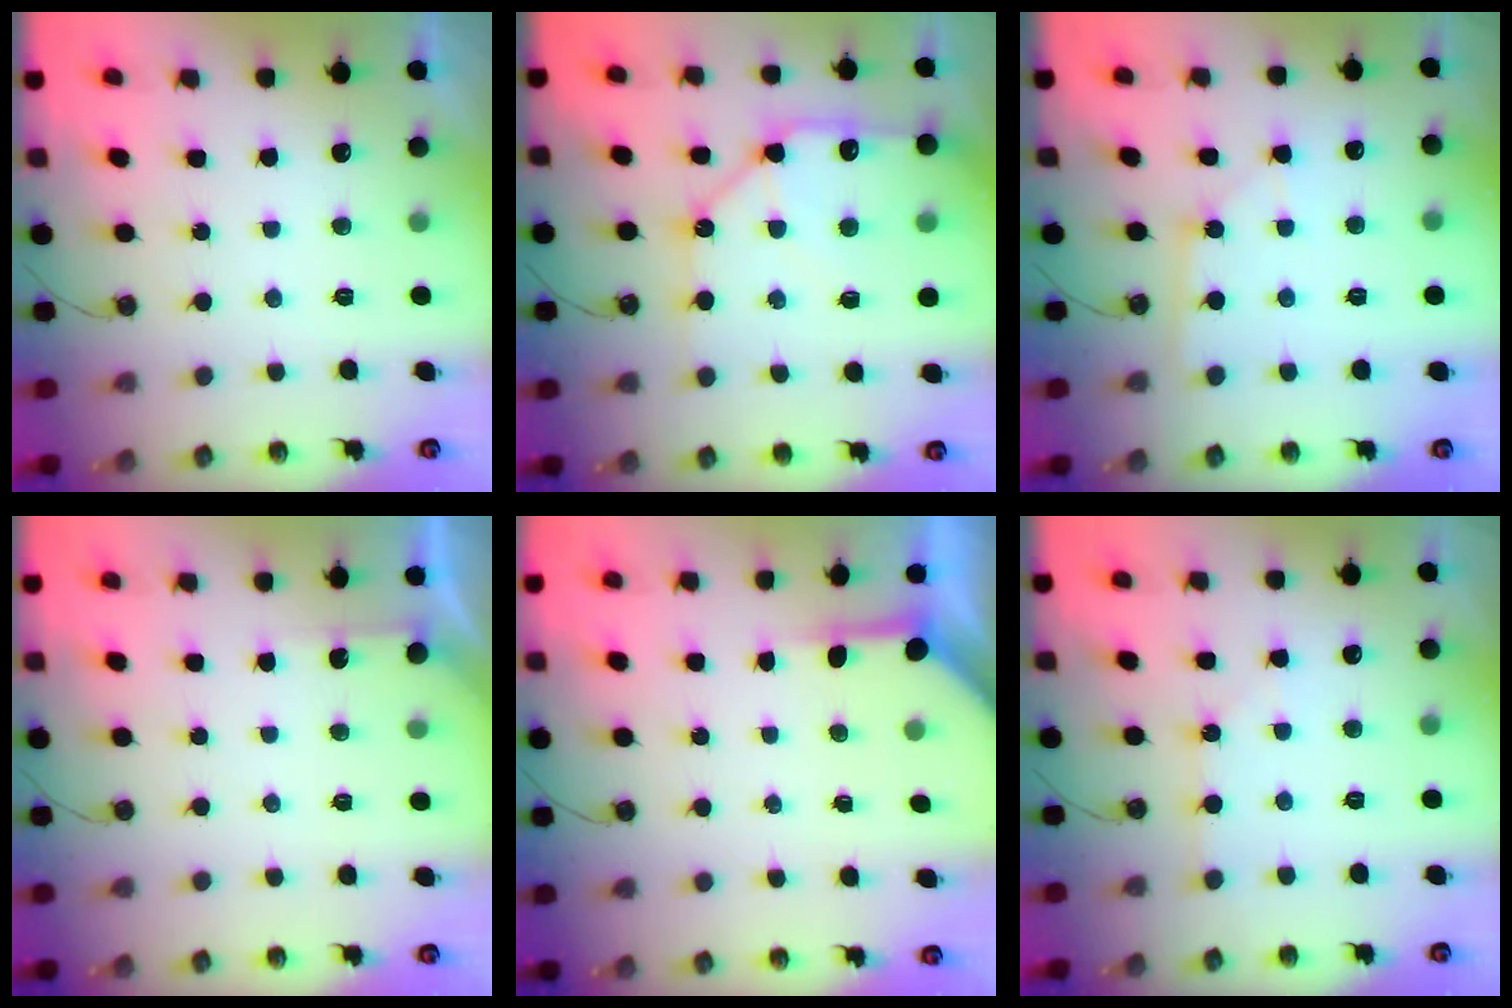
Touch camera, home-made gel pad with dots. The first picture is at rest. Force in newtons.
{"total": 14.6, "press": 14.4, "slide": 2.2}
{"total": 2.7, "press": 2.7, "slide": 0.4}
{"total": 2.8, "press": 2.8, "slide": 0.3}
{"total": 3.9, "press": 3.9, "slide": 0.4}
{"total": 1.7, "press": 1.7, "slide": 0.3}